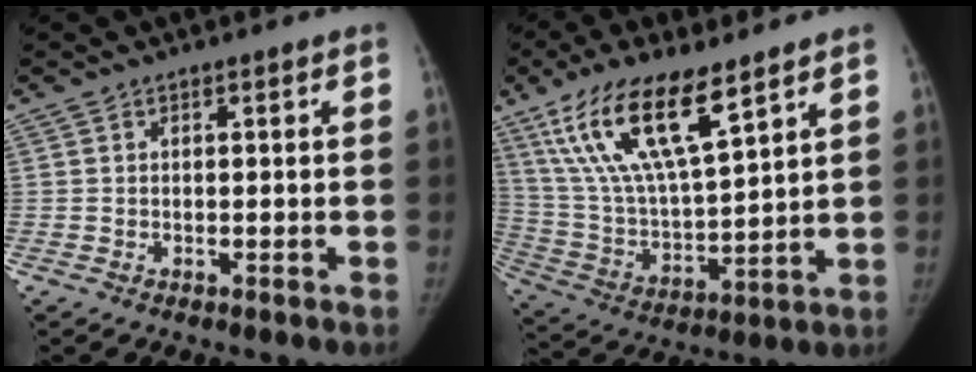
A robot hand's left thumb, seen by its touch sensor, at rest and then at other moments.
{"total": 19.1, "force": [11.1, 5.8, 14.5], "torque": [-0.270, -0.041, 0.219]}